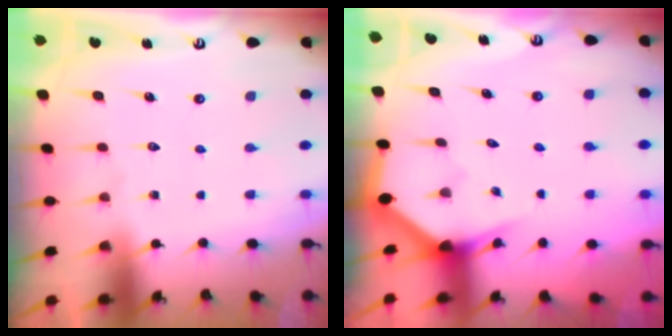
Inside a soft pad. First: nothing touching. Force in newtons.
{"total": 2.6, "press": 2.6, "slide": 0.1}